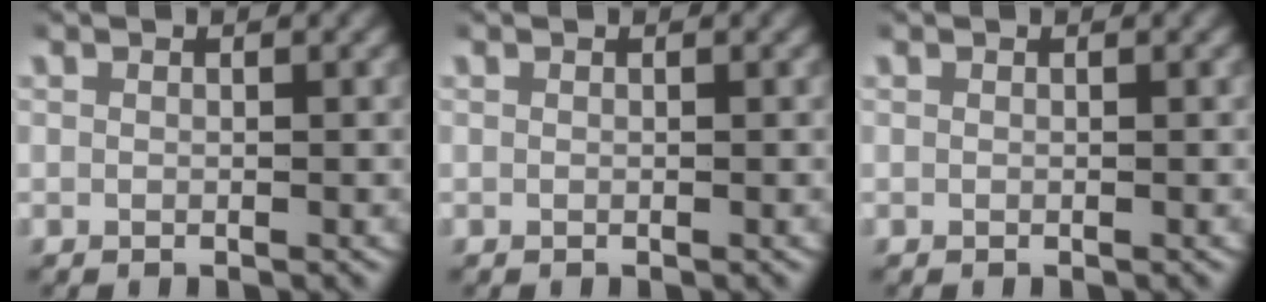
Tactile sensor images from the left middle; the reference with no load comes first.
{"total": 0.0}
{"total": 0.0}